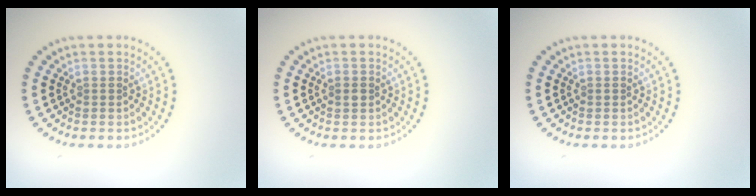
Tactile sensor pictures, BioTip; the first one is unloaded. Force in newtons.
{"total": 0.9, "press": 0.9, "slide": 0.1}
{"total": 0.0}